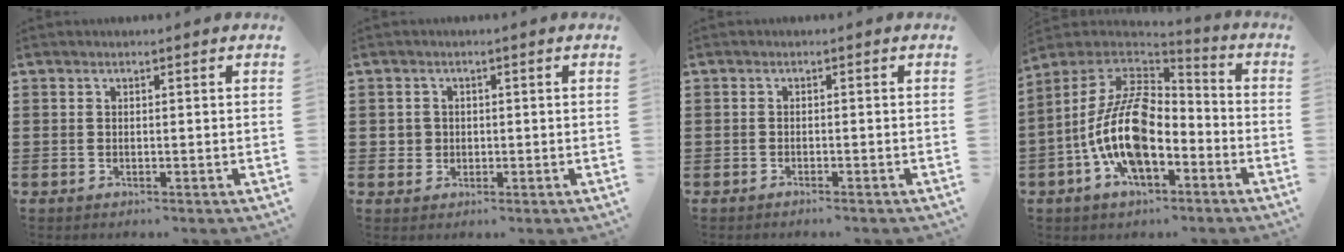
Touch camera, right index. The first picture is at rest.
{"total": 1.9, "force": [0.0, 1.8, 0.3], "torque": [-0.012, 0.009, -0.003]}
{"total": 0.9, "force": [-0.9, -0.1, 0.2], "torque": [-0.005, -0.003, -0.018]}
{"total": 14.3, "force": [-3.3, 7.3, 11.9], "torque": [-0.281, -0.009, -0.073]}